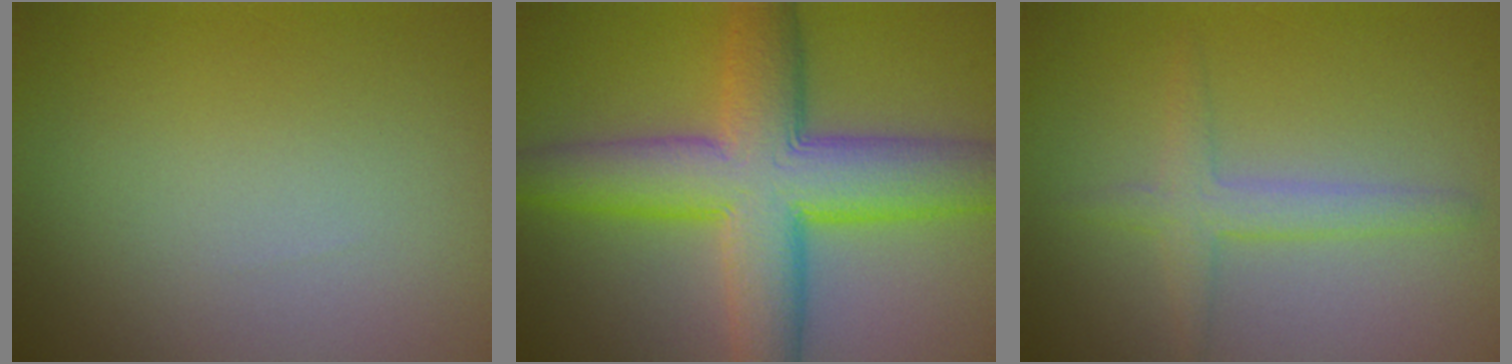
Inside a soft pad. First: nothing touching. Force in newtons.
{"total": 10.2, "press": 10.2, "slide": 0.3}
{"total": 2.3, "press": 2.3, "slide": 0.1}